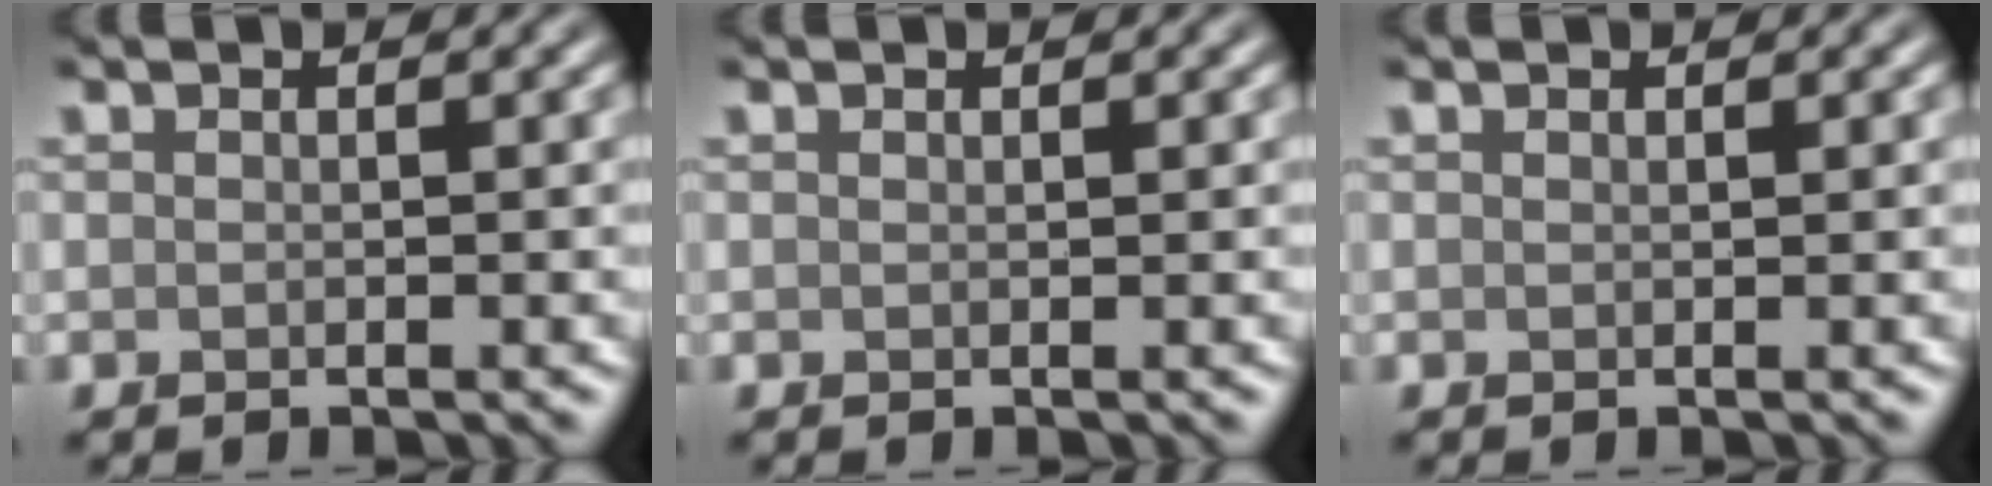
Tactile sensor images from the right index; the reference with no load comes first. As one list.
[{"total": 0.0}, {"total": 0.0}]